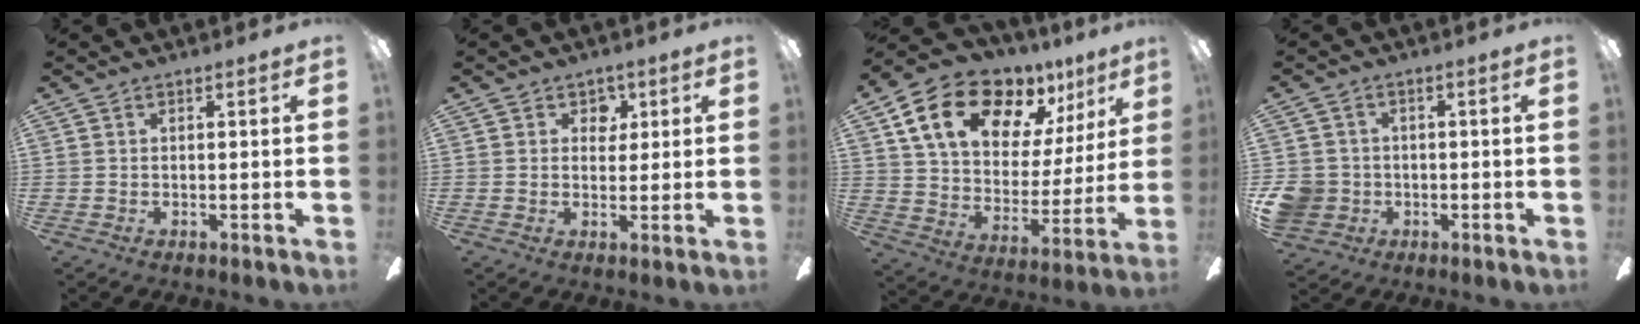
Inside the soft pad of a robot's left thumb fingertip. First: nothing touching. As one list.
[{"total": 3.8, "force": [1.7, 3.0, 1.4], "torque": [-0.004, -0.002, 0.023]}, {"total": 18.7, "force": [12.2, 10.3, 9.8], "torque": [-0.167, -0.071, 0.217]}, {"total": 6.7, "force": [-1.5, 6.2, 2.2], "torque": [-0.065, 0.016, -0.027]}]